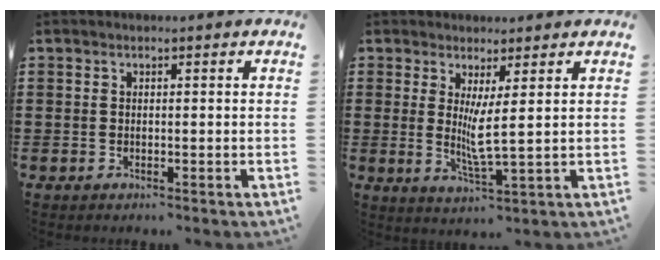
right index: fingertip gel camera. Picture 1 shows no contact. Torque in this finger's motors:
{"motor_torque": [0.18, -0.11, 0.21, 0.04]}